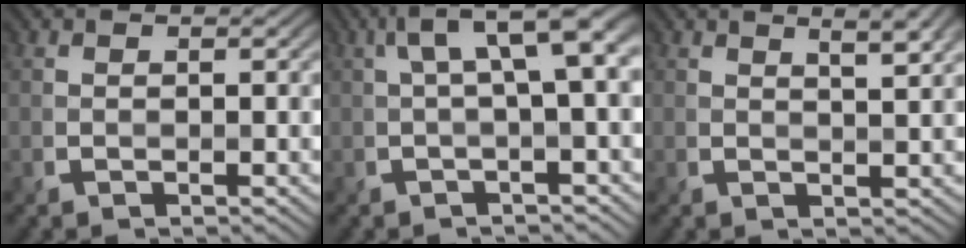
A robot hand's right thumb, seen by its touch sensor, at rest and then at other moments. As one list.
[{"total": 7.0, "force": [1.5, 1.7, 6.6], "torque": [-0.096, 0.029, 0.019]}, {"total": 4.2, "force": [2.4, 0.9, 3.3], "torque": [-0.053, 0.004, 0.038]}]